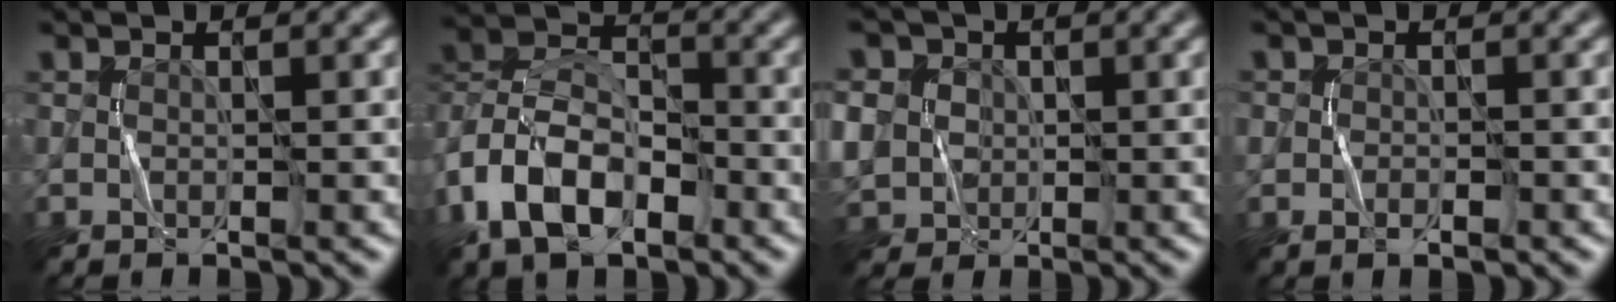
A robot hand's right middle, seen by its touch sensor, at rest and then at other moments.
{"total": 9.3, "force": [-4.4, 5.7, 5.9], "torque": [-0.112, 0.008, -0.098]}
{"total": 8.8, "force": [1.2, 7.8, 3.8], "torque": [-0.099, 0.024, -0.007]}
{"total": 1.4, "force": [-0.5, 1.0, 0.7], "torque": [-0.010, -0.002, -0.012]}